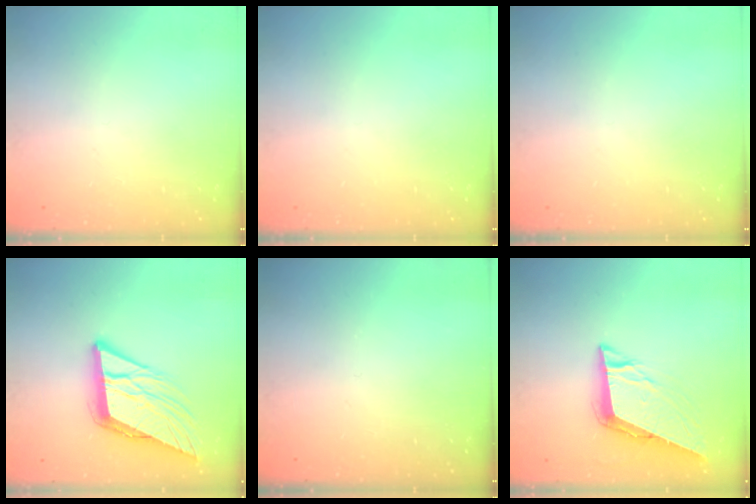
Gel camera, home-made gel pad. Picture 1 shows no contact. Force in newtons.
{"total": 0.0}
{"total": 0.0}
{"total": 13.2, "press": 13.0, "slide": 2.6}
{"total": 0.0}
{"total": 9.8, "press": 9.3, "slide": 3.0}